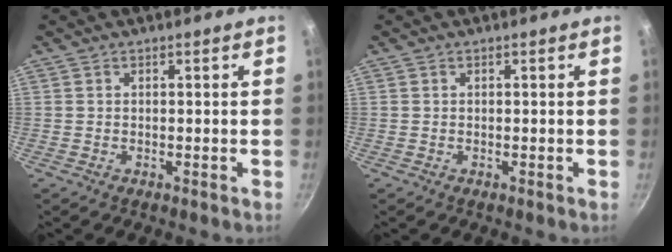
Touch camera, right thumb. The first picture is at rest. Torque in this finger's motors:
{"motor_torque": [0.18, 0.05, 0.07, -0.11, 0.02]}